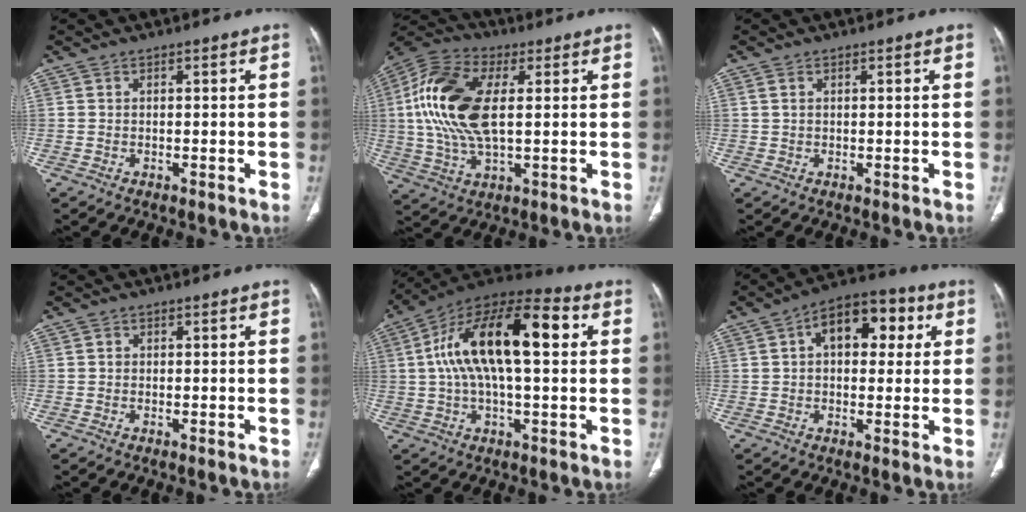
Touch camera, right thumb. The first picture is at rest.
{"total": 18.0, "force": [2.6, 9.0, 15.3], "torque": [-0.327, 0.010, 0.043]}
{"total": 1.0, "force": [0.4, 0.5, 0.7], "torque": [-0.022, 0.009, 0.011]}
{"total": 0.5, "force": [0.0, 0.5, 0.2], "torque": [0.000, 0.002, 0.000]}
{"total": 20.9, "force": [3.8, 8.7, 18.7], "torque": [-0.318, 0.036, 0.052]}
{"total": 12.1, "force": [3.3, 7.2, 9.2], "torque": [-0.100, 0.023, 0.041]}